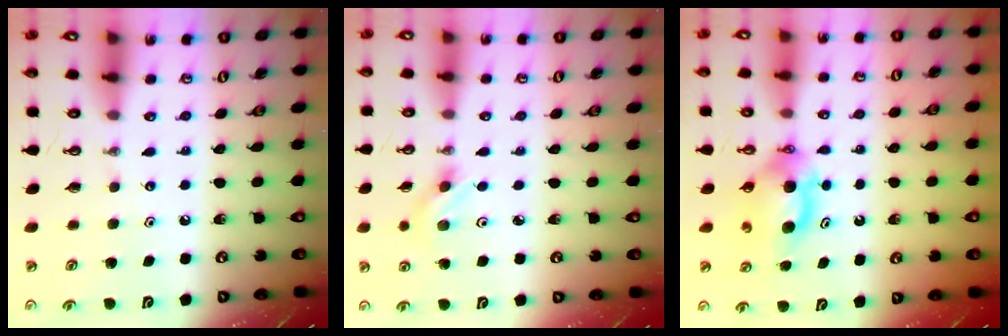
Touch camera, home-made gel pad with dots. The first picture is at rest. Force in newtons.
{"total": 3.2, "press": 2.9, "slide": 1.4}
{"total": 7.5, "press": 5.0, "slide": 5.6}